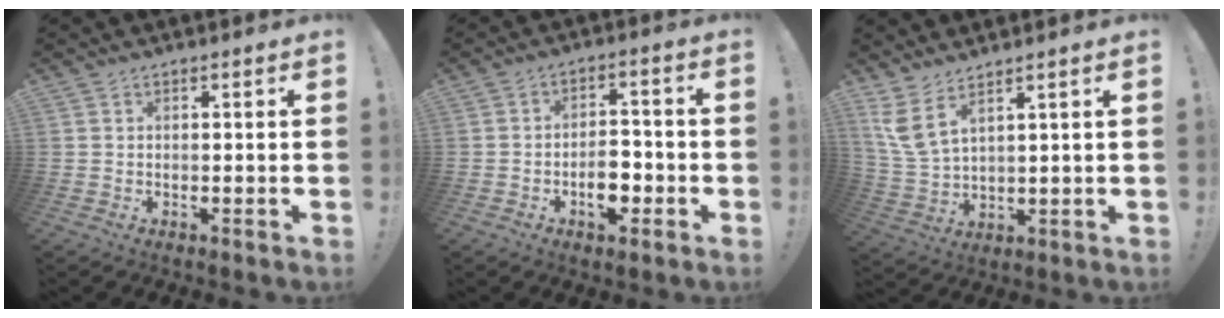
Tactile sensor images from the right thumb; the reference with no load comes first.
{"total": 7.6, "force": [-2.7, 4.7, 5.3], "torque": [-0.071, 0.016, -0.045]}
{"total": 7.2, "force": [5.1, 2.2, 4.5], "torque": [-0.105, -0.026, 0.098]}